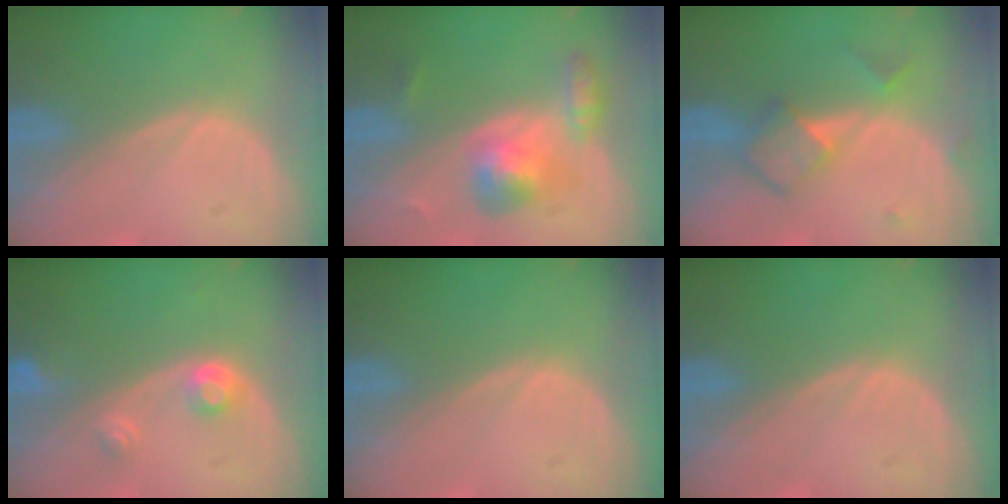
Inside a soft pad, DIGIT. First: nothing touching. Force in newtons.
{"total": 5.5, "press": 5.3, "slide": 1.6}
{"total": 5.0, "press": 5.0, "slide": 0.5}
{"total": 2.9, "press": 2.7, "slide": 1.0}
{"total": 0.0}
{"total": 0.0}